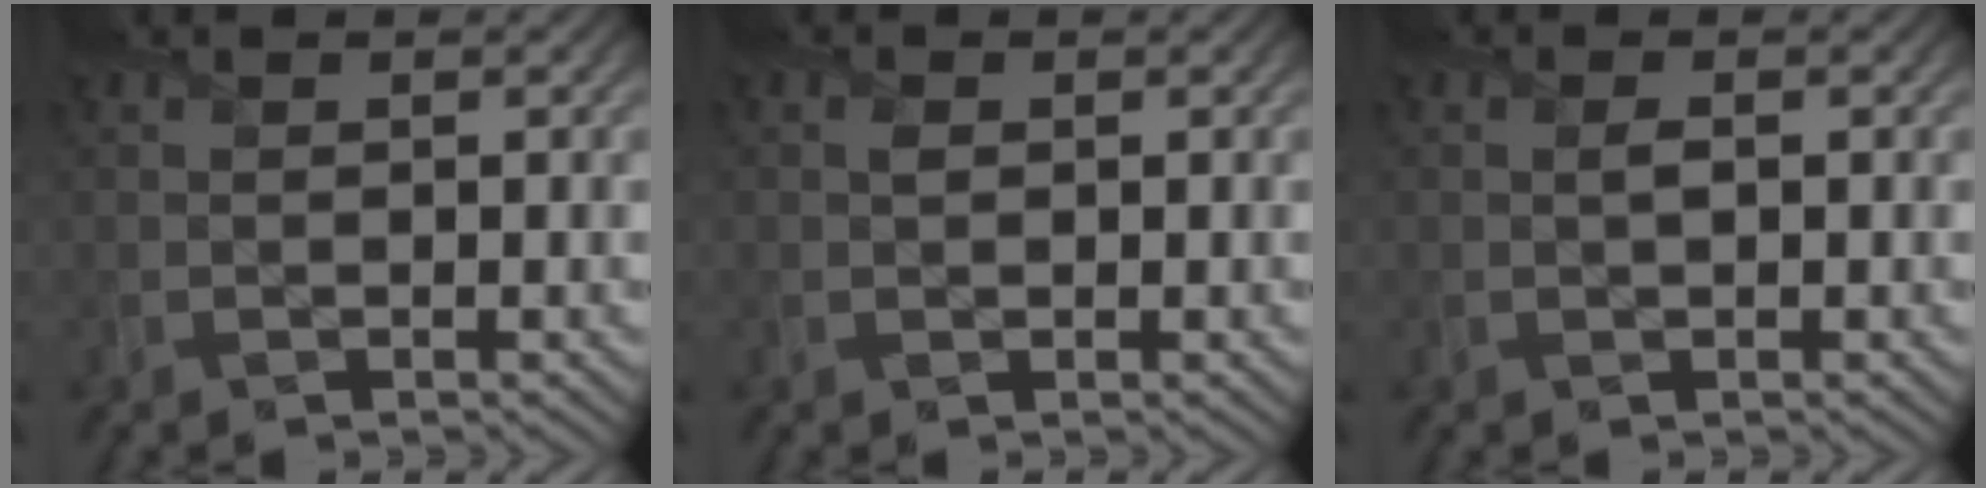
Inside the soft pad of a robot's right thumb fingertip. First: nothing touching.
{"total": 0.7, "force": [0.2, 0.6, 0.3], "torque": [-0.006, -0.001, 0.000]}
{"total": 0.9, "force": [0.0, 0.5, 0.7], "torque": [-0.014, 0.000, -0.002]}